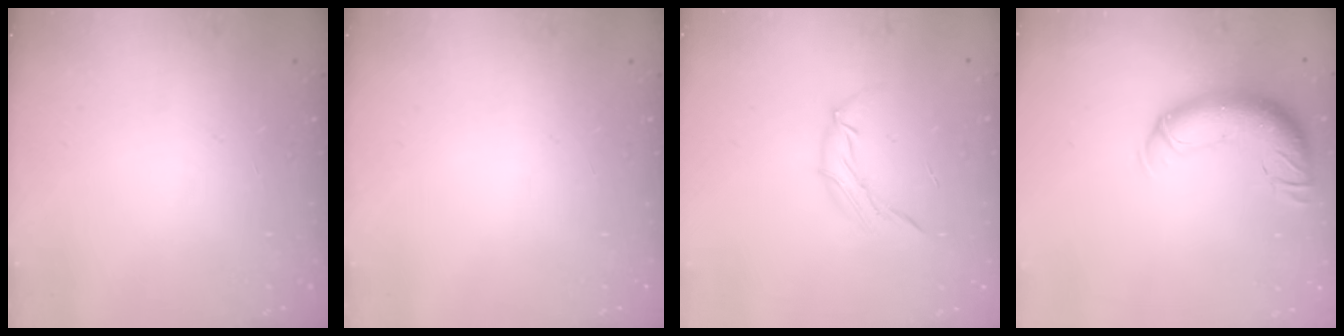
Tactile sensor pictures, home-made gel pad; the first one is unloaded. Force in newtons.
{"total": 0.0}
{"total": 6.6, "press": 6.6, "slide": 0.6}
{"total": 13.1, "press": 12.8, "slide": 2.9}